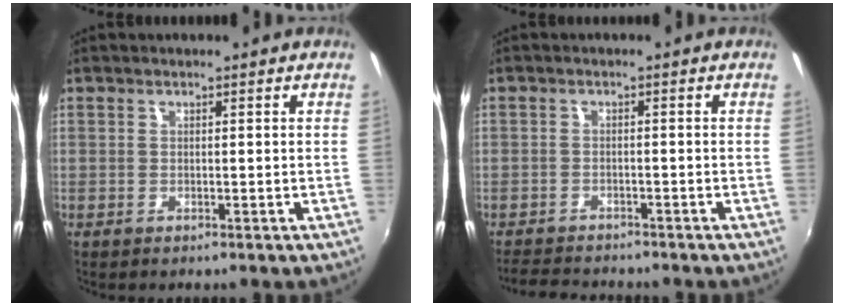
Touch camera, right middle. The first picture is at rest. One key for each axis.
{"total": 5.5, "fx": -5.0, "fy": 1.9, "fz": 1.1, "tx": -0.043, "ty": 0.003, "tz": -0.084}